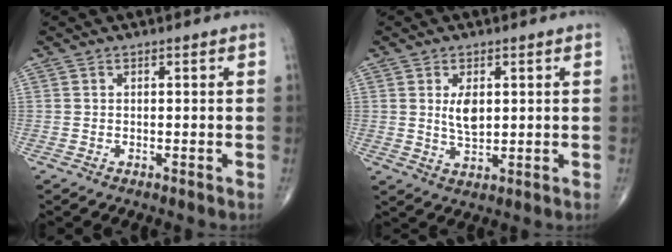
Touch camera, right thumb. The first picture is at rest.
{"total": 4.8, "force": [1.1, 2.5, 3.9], "torque": [-0.062, -0.012, 0.024]}